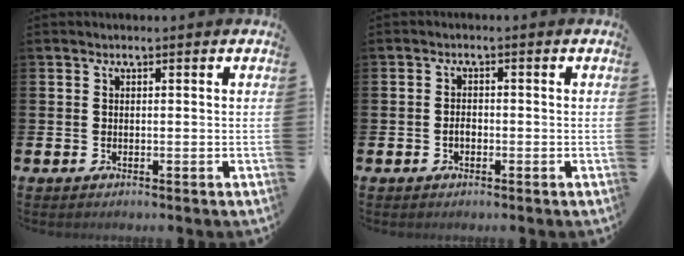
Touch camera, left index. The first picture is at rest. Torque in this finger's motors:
{"motor_torque": [0.16, -0.12, 0.01, 0.03]}